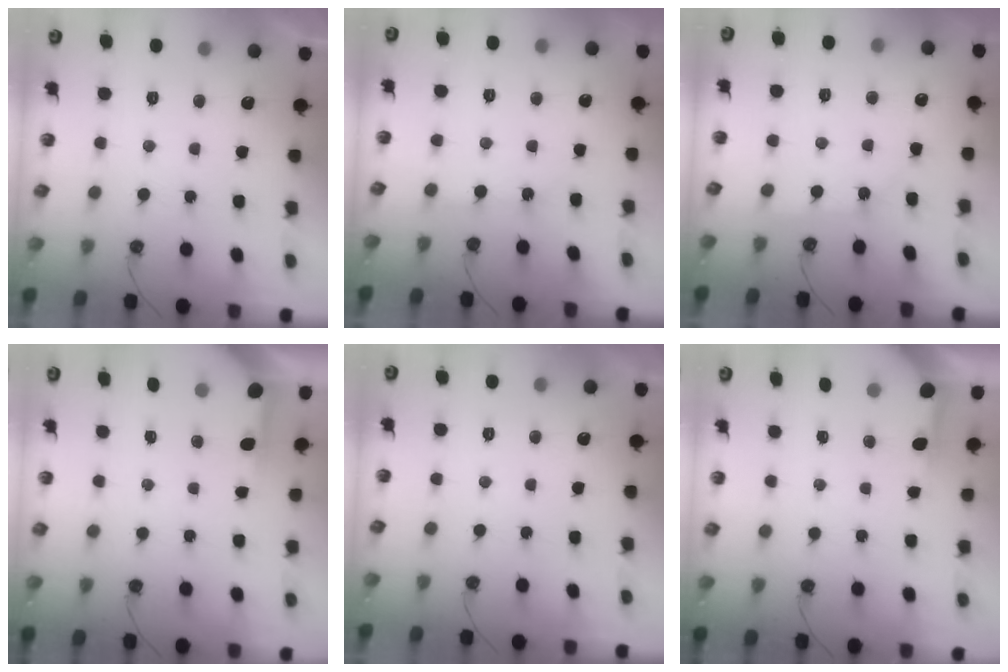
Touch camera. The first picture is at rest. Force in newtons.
{"total": 2.9, "press": 2.9, "slide": 0.4}
{"total": 3.4, "press": 3.4, "slide": 0.4}
{"total": 3.8, "press": 3.8, "slide": 0.4}
{"total": 0.0}
{"total": 3.8, "press": 3.8, "slide": 0.5}